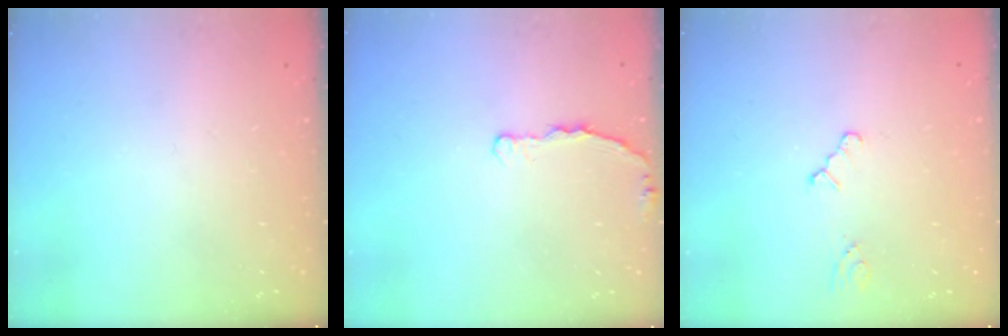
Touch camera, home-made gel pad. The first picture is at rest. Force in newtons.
{"total": 2.9, "press": 2.9, "slide": 0.4}
{"total": 1.6, "press": 1.6, "slide": 0.3}